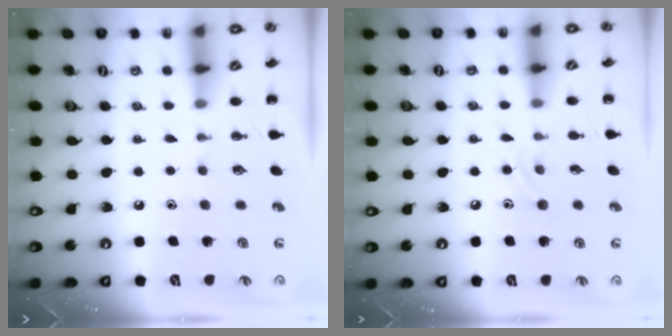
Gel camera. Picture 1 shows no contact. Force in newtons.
{"total": 6.7, "press": 6.6, "slide": 1.4}